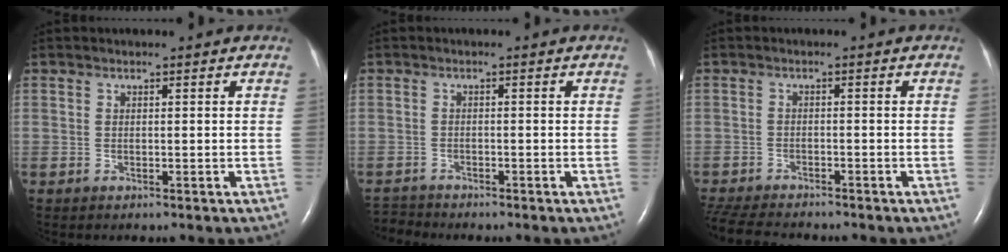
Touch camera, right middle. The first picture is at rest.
{"total": 2.5, "force": [-2.4, -0.1, -0.6], "torque": [0.011, -0.016, -0.043]}
{"total": 8.8, "force": [-8.0, 1.6, 3.4], "torque": [-0.062, -0.015, -0.128]}